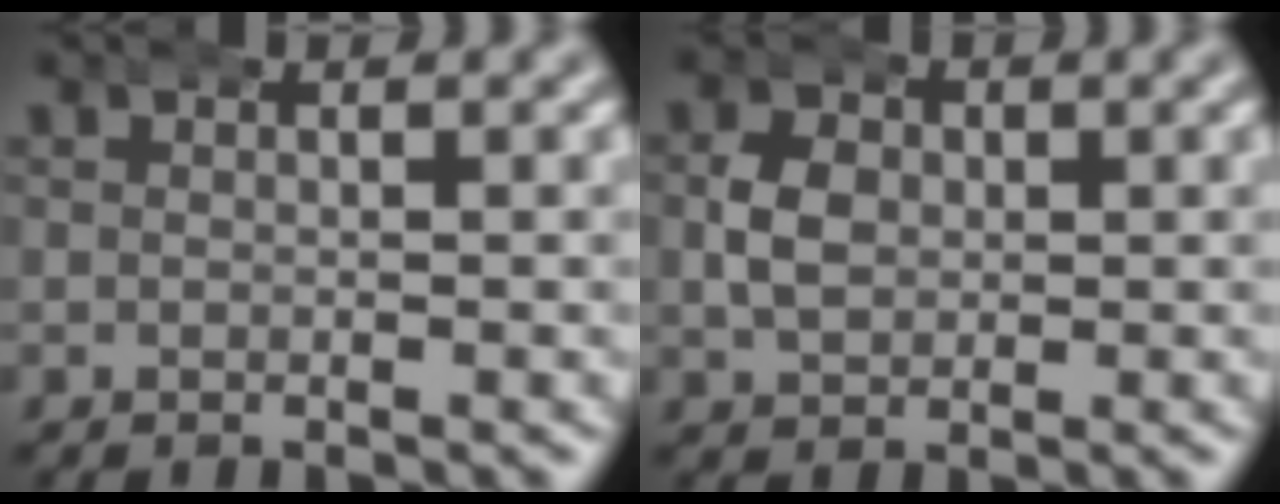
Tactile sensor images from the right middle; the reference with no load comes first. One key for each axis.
{"total": 2.7, "fx": 0.1, "fy": 2.2, "fz": 1.7, "tx": -0.032, "ty": 0.000, "tz": 0.006}